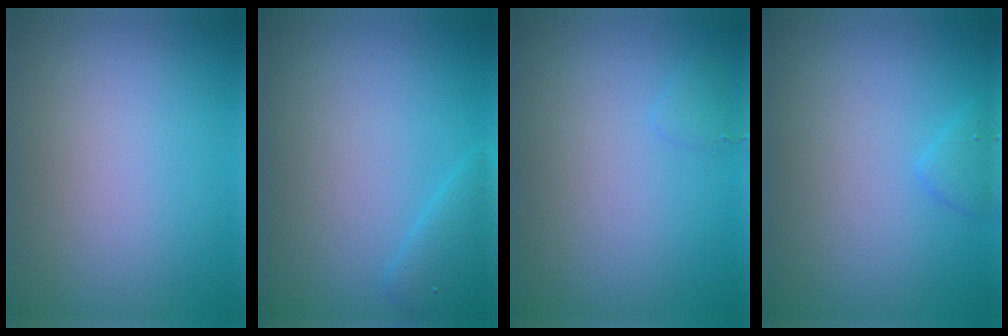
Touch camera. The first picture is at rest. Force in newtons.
{"total": 1.9, "press": 1.9, "slide": 0.1}
{"total": 0.6, "press": 0.6, "slide": 0.0}
{"total": 1.1, "press": 1.0, "slide": 0.1}